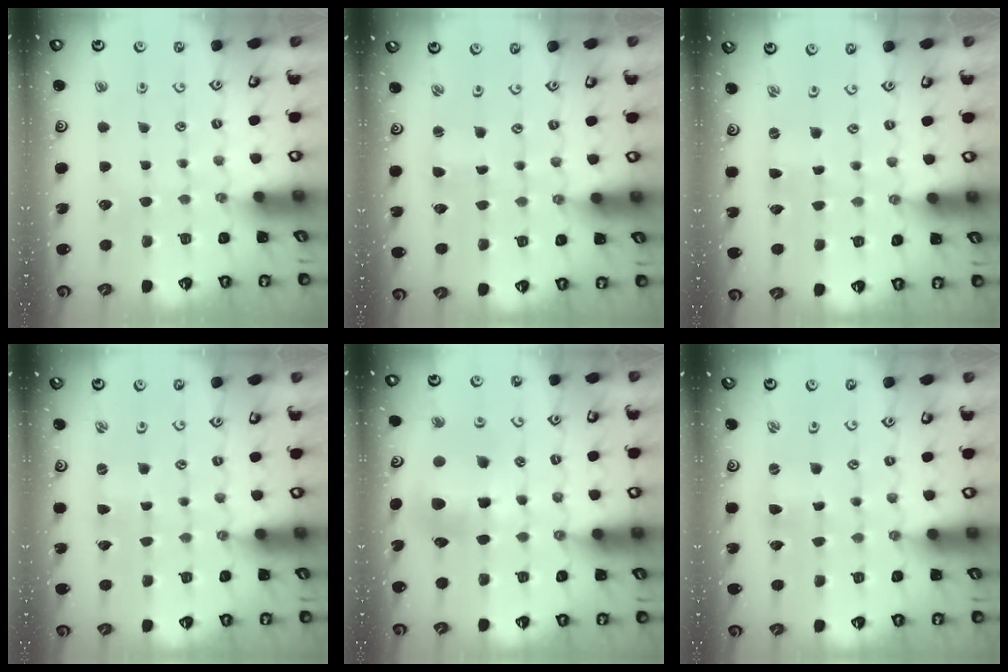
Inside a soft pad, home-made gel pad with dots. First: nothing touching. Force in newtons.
{"total": 1.4, "press": 1.4, "slide": 0.1}
{"total": 0.0}
{"total": 0.9, "press": 0.9, "slide": 0.2}
{"total": 9.7, "press": 9.6, "slide": 1.3}
{"total": 0.0}